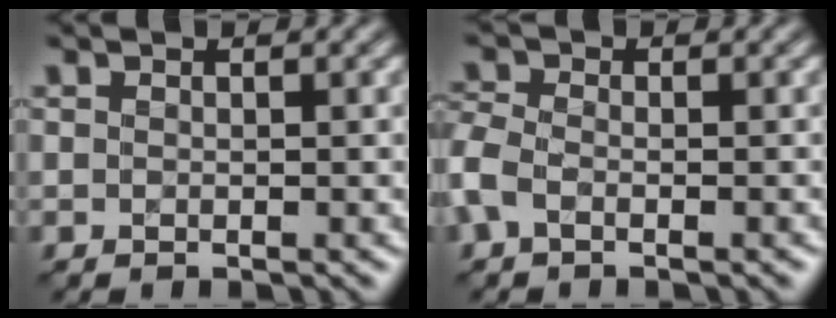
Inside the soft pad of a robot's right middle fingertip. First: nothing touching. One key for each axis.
{"total": 2.4, "fx": -1.3, "fy": 1.3, "fz": 1.6, "tx": -0.041, "ty": 0.006, "tz": -0.036}